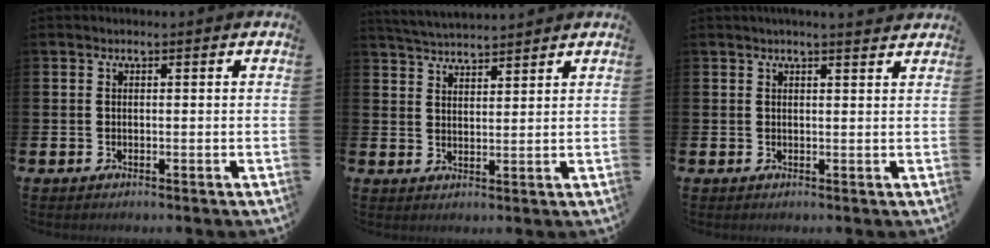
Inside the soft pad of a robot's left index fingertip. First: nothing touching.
{"total": 3.8, "force": [3.8, 0.1, 0.2], "torque": [-0.013, -0.020, 0.069]}
{"total": 1.6, "force": [1.5, -0.1, 0.5], "torque": [-0.002, -0.008, 0.025]}